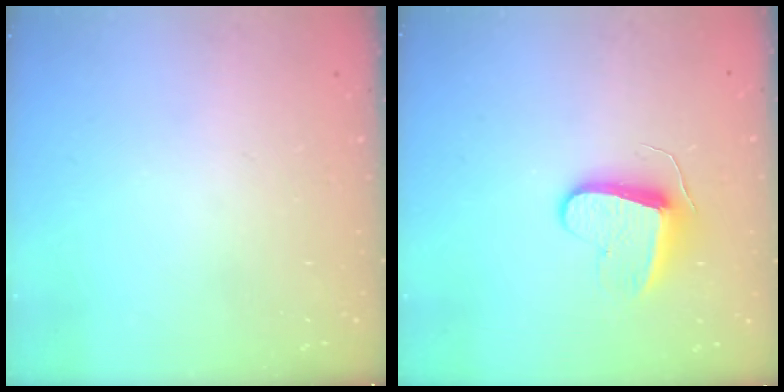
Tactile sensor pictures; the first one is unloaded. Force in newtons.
{"total": 9.1, "press": 9.1, "slide": 0.7}